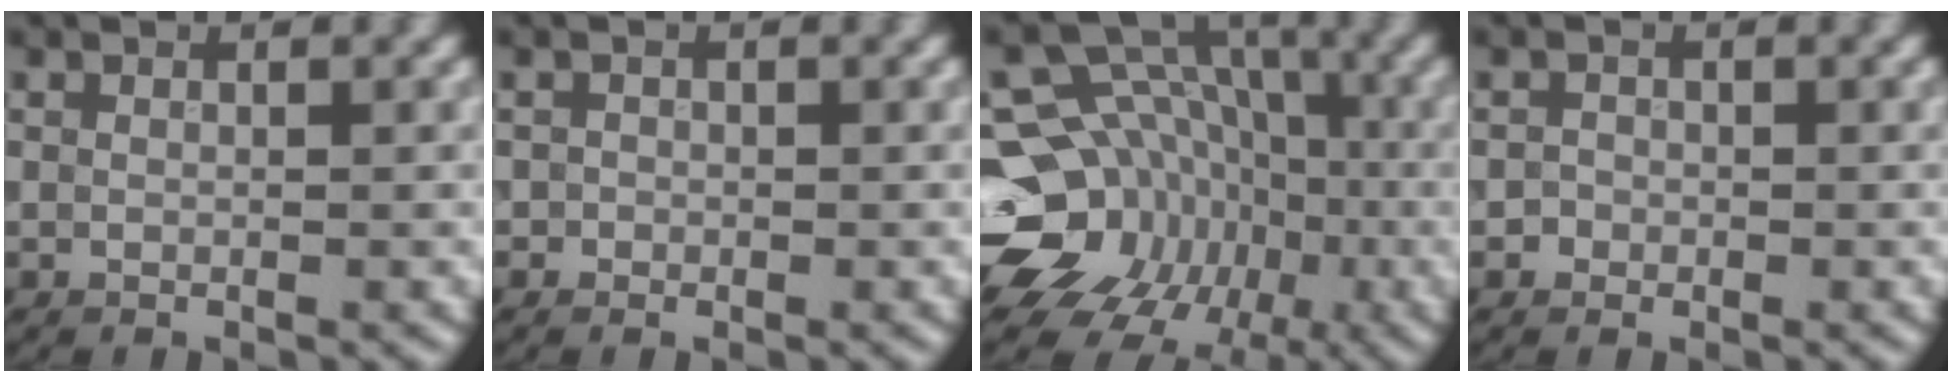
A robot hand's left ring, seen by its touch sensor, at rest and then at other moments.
{"total": 0.7, "force": [-0.2, 0.6, 0.0], "torque": [0.008, -0.004, -0.004]}
{"total": 17.3, "force": [-5.2, 14.7, 7.4], "torque": [-0.137, -0.006, -0.095]}
{"total": 0.9, "force": [-0.3, 0.8, 0.0], "torque": [0.008, -0.001, -0.007]}